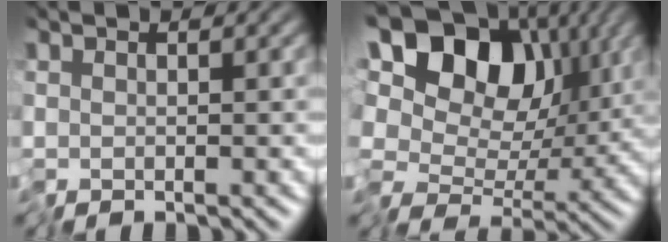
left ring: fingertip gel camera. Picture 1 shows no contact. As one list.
[{"total": 14.6, "force": [3.1, 10.3, 9.9], "torque": [-0.148, 0.038, 0.048]}]